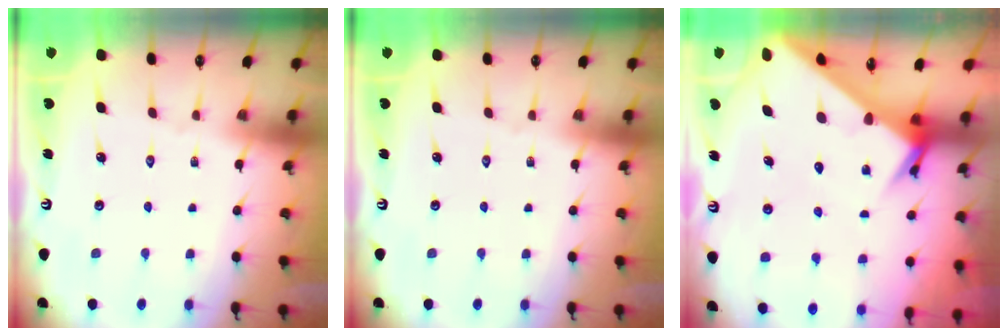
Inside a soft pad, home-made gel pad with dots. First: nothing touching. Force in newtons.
{"total": 0.0}
{"total": 5.8, "press": 5.8, "slide": 0.5}